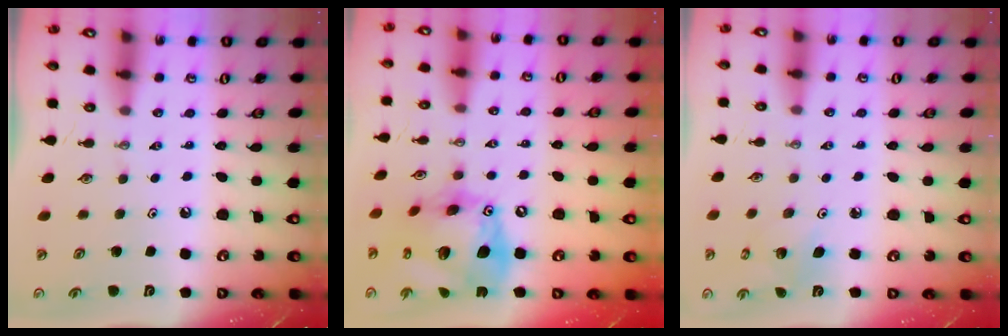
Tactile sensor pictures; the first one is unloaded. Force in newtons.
{"total": 22.3, "press": 22.2, "slide": 2.4}
{"total": 4.0, "press": 4.0, "slide": 0.2}